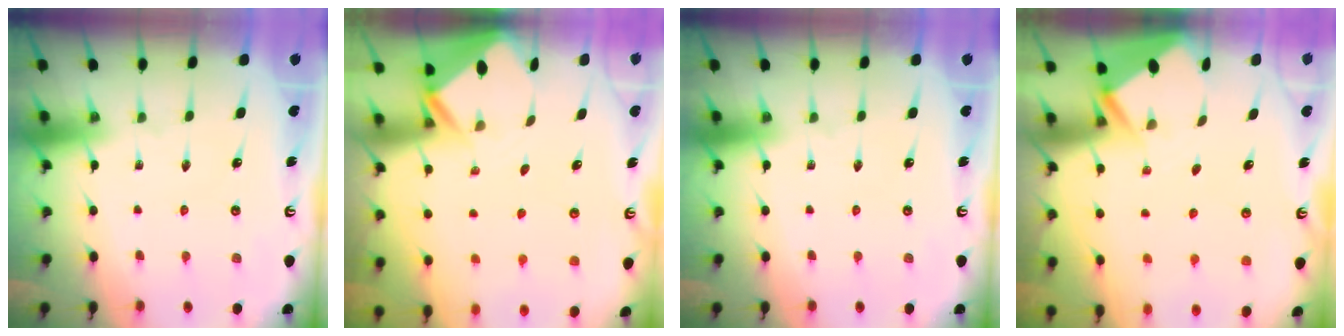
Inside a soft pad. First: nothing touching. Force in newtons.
{"total": 2.4, "press": 2.4, "slide": 0.1}
{"total": 0.0}
{"total": 2.9, "press": 2.9, "slide": 0.4}